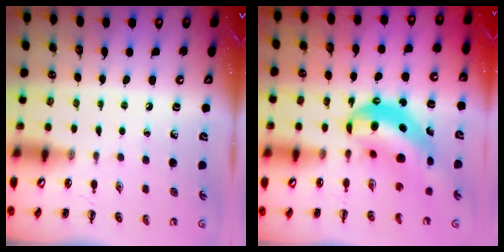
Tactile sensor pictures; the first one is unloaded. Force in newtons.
{"total": 8.2, "press": 8.0, "slide": 1.4}